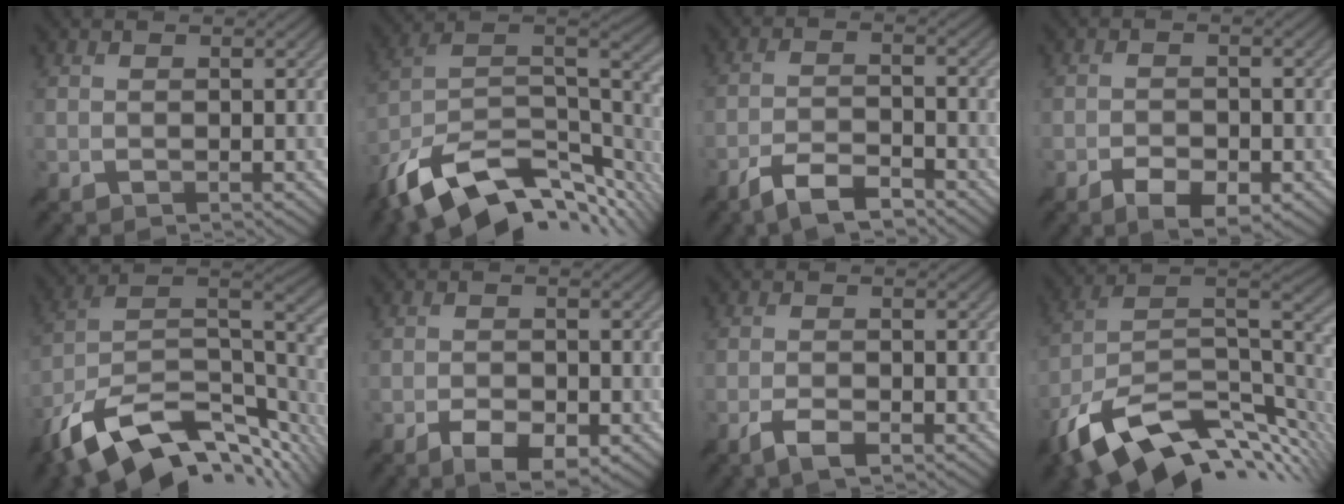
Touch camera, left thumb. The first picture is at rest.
{"total": 15.7, "force": [-9.3, 7.0, 10.5], "torque": [-0.230, -0.019, -0.154]}
{"total": 5.9, "force": [-4.6, 1.4, 3.4], "torque": [-0.061, 0.000, -0.088]}
{"total": 4.0, "force": [-2.6, 1.6, 2.6], "torque": [-0.040, -0.006, -0.041]}
{"total": 16.3, "force": [-9.4, 7.2, 11.2], "torque": [-0.242, -0.023, -0.155]}
{"total": 4.6, "force": [-2.9, 1.8, 3.1], "torque": [-0.049, -0.004, -0.045]}
{"total": 3.2, "force": [-2.1, 0.8, 2.3], "torque": [-0.041, -0.001, -0.044]}
{"total": 15.9, "force": [-7.0, 8.0, 11.9], "torque": [-0.254, -0.027, -0.116]}